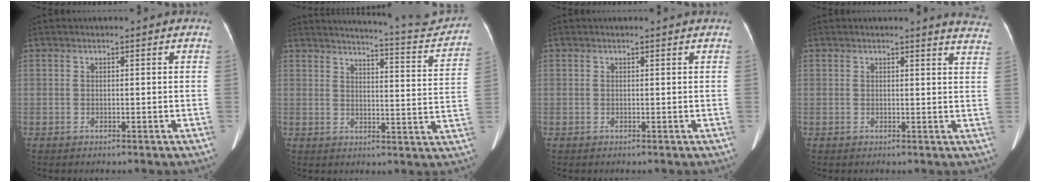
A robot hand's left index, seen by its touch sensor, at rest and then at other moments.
{"total": 14.9, "force": [14.5, -0.4, 3.3], "torque": [-0.047, -0.059, 0.172]}
{"total": 0.7, "force": [0.7, -0.1, 0.2], "torque": [-0.008, 0.000, 0.012]}
{"total": 6.3, "force": [6.2, 0.2, 1.0], "torque": [0.003, -0.043, 0.033]}